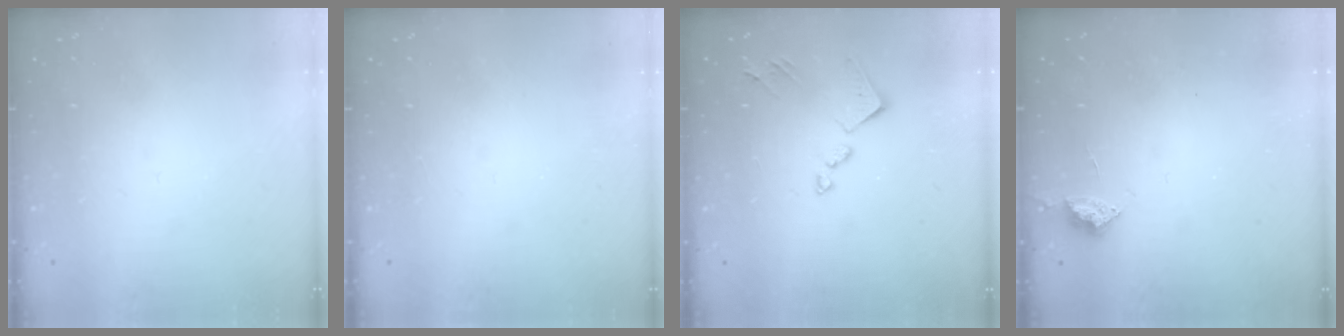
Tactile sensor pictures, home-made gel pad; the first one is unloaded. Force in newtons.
{"total": 0.8, "press": 0.8, "slide": 0.3}
{"total": 12.1, "press": 12.1, "slide": 0.7}
{"total": 2.9, "press": 2.8, "slide": 0.4}